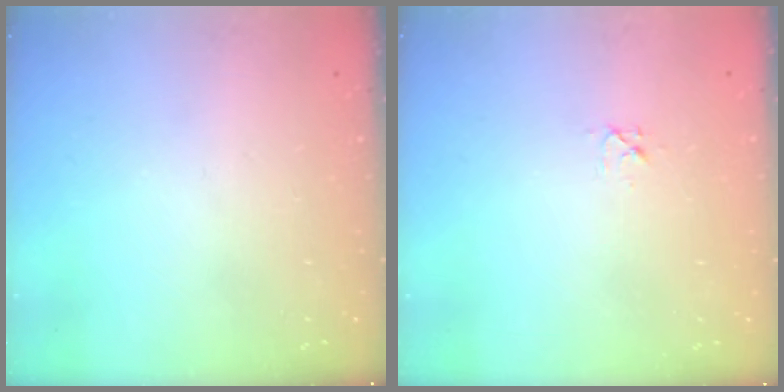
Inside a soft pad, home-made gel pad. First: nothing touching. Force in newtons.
{"total": 3.4, "press": 3.4, "slide": 0.4}